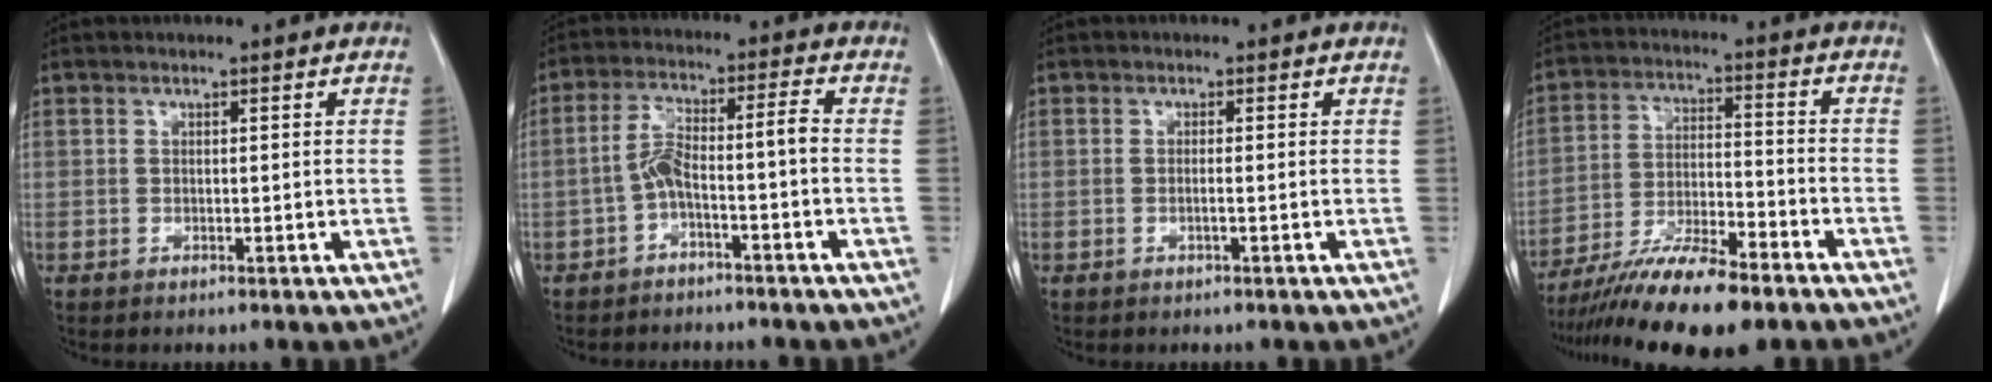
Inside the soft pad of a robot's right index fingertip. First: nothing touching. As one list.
[{"total": 6.0, "force": [-2.3, 0.6, 5.6], "torque": [-0.112, 0.035, -0.039]}, {"total": 0.9, "force": [-0.2, 0.0, 0.9], "torque": [-0.019, -0.001, -0.004]}, {"total": 14.9, "force": [-11.5, 2.2, 9.1], "torque": [-0.167, -0.019, -0.199]}]